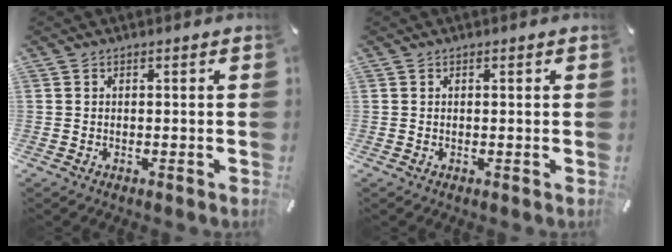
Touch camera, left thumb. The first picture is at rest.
{"total": 0.0}